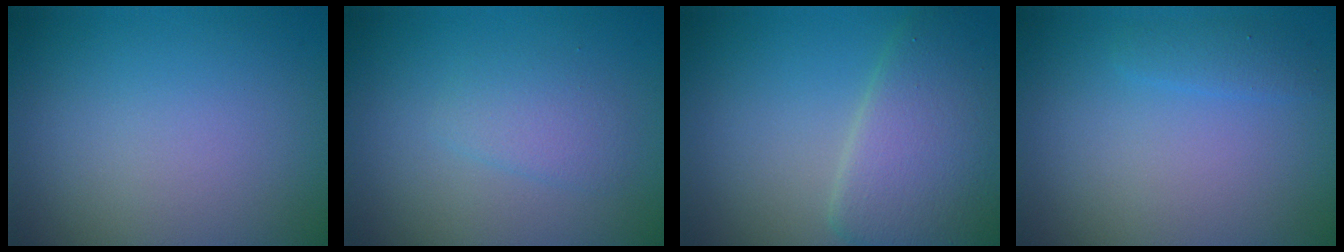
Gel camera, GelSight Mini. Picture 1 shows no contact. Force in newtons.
{"total": 1.8, "press": 1.8, "slide": 0.1}
{"total": 7.2, "press": 7.2, "slide": 0.3}
{"total": 1.2, "press": 1.2, "slide": 0.1}